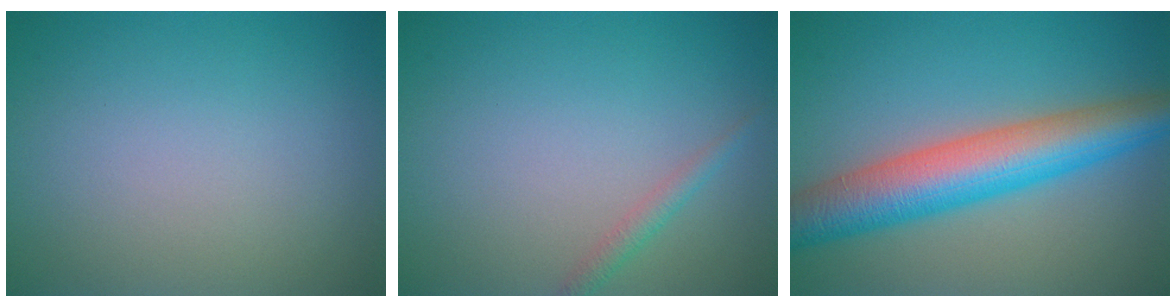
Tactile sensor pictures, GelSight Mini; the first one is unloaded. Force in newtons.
{"total": 1.3, "press": 1.3, "slide": 0.0}
{"total": 8.6, "press": 8.6, "slide": 0.0}